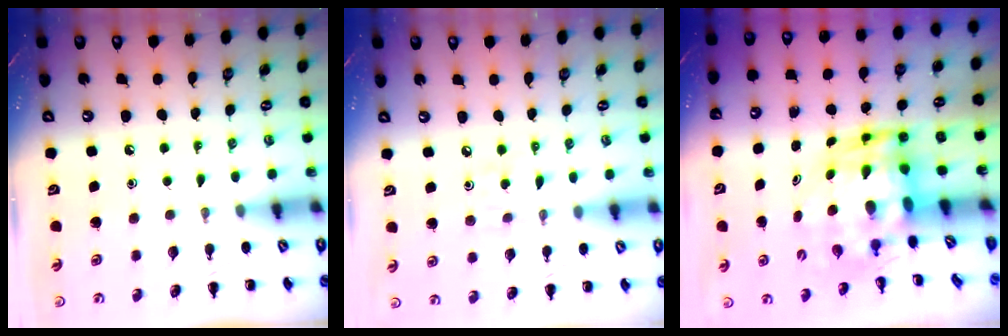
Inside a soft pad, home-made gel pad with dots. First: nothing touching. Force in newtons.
{"total": 2.6, "press": 2.5, "slide": 0.8}
{"total": 5.8, "press": 5.6, "slide": 1.4}